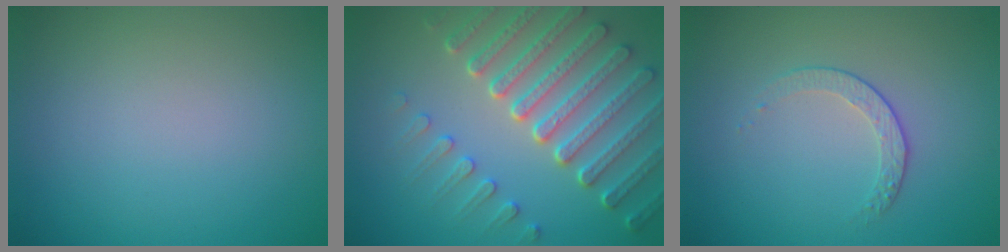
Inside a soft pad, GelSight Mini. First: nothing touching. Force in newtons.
{"total": 7.3, "press": 5.6, "slide": 4.6}
{"total": 1.6, "press": 1.0, "slide": 1.3}